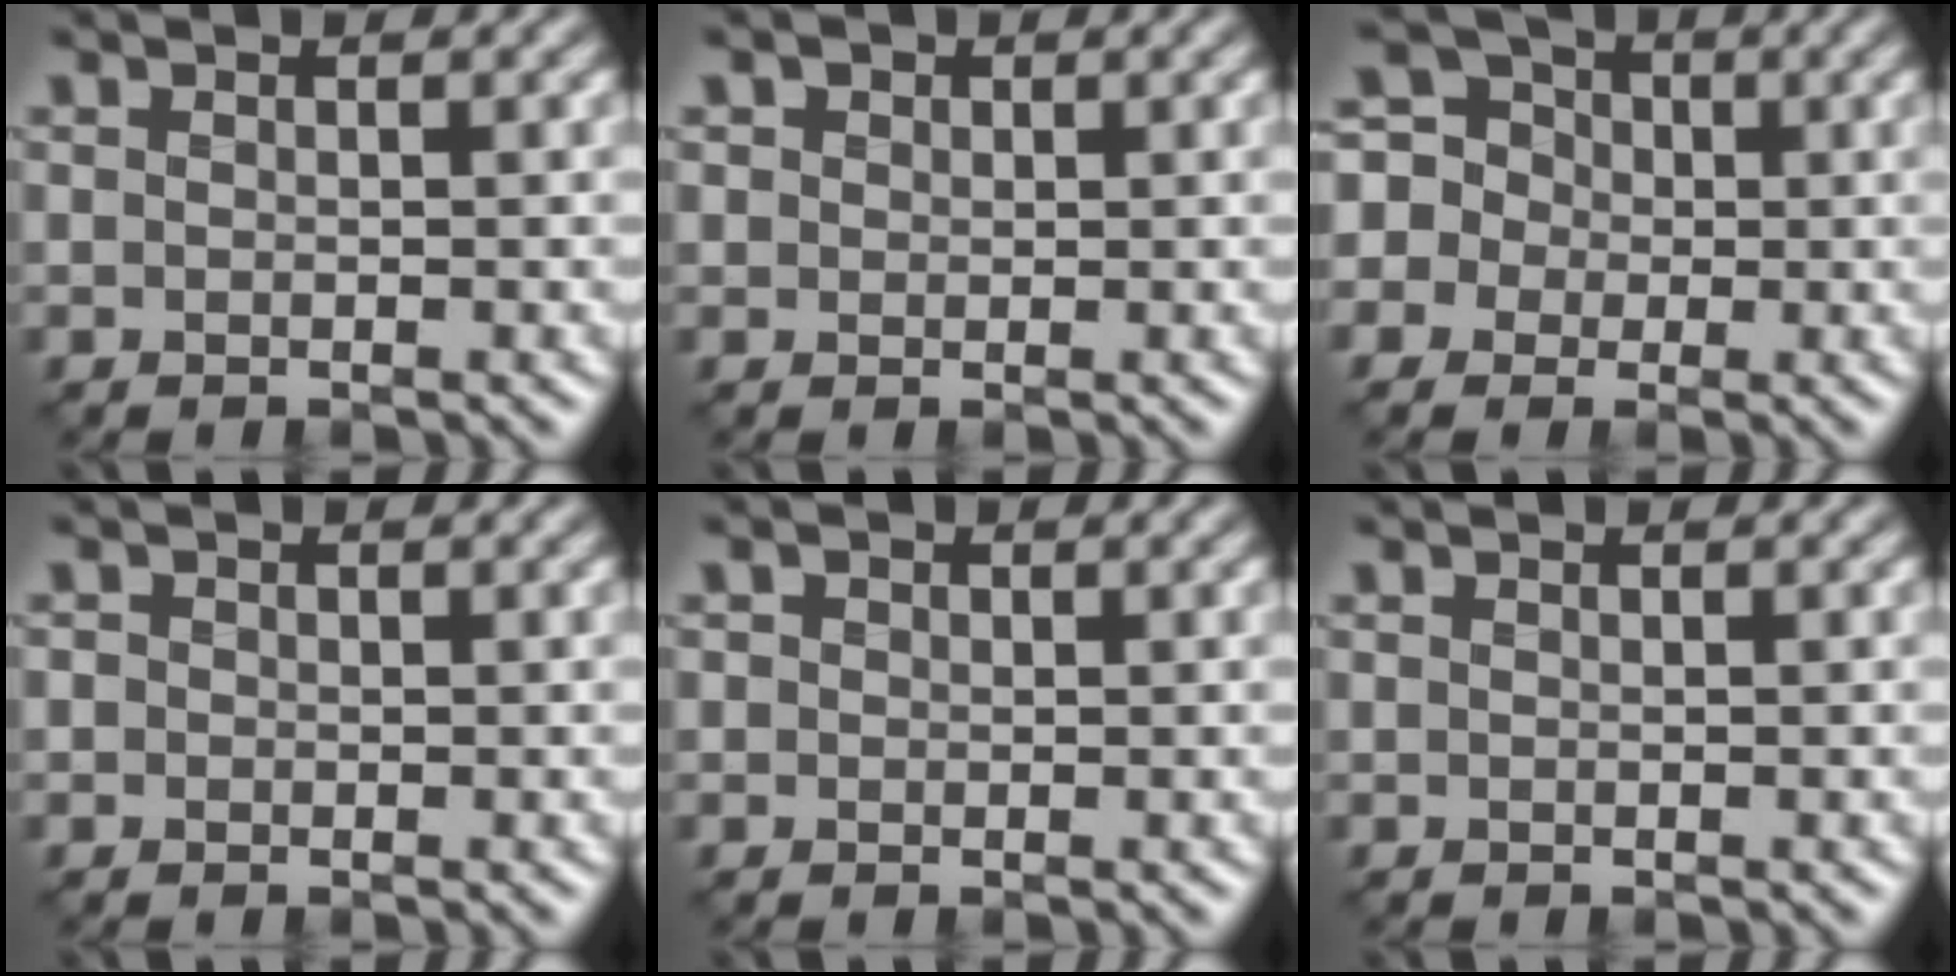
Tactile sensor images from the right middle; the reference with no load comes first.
{"total": 1.5, "force": [0.8, 1.2, 0.5], "torque": [-0.013, 0.008, 0.008]}
{"total": 6.3, "force": [-0.2, 5.9, 2.0], "torque": [-0.065, 0.037, -0.040]}
{"total": 0.7, "force": [-0.1, 0.6, 0.1], "torque": [0.001, -0.001, -0.003]}
{"total": 0.7, "force": [0.2, 0.6, 0.2], "torque": [0.000, 0.001, -0.001]}
{"total": 0.0}